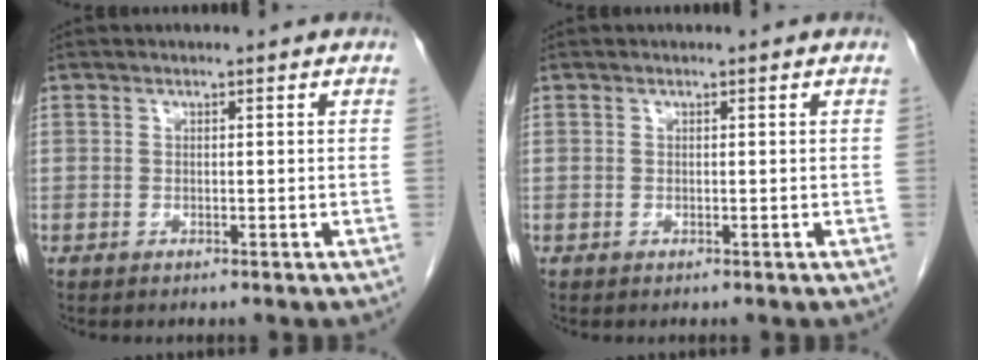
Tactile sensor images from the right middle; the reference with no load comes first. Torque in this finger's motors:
{"motor_torque": [0.00, 0.00, 0.00, 0.00]}